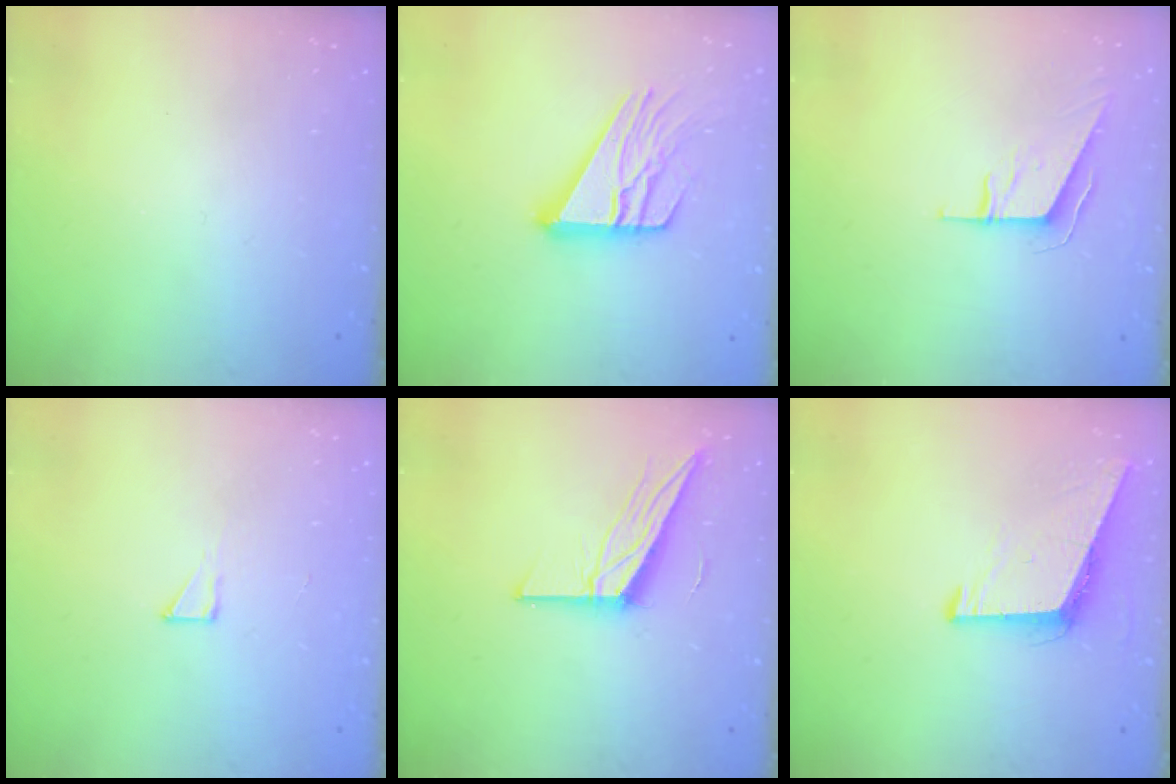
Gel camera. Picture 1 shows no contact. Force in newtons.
{"total": 16.3, "press": 16.2, "slide": 1.6}
{"total": 6.0, "press": 6.0, "slide": 0.4}
{"total": 3.0, "press": 3.0, "slide": 0.3}
{"total": 12.7, "press": 12.6, "slide": 1.7}
{"total": 9.0, "press": 8.4, "slide": 3.1}